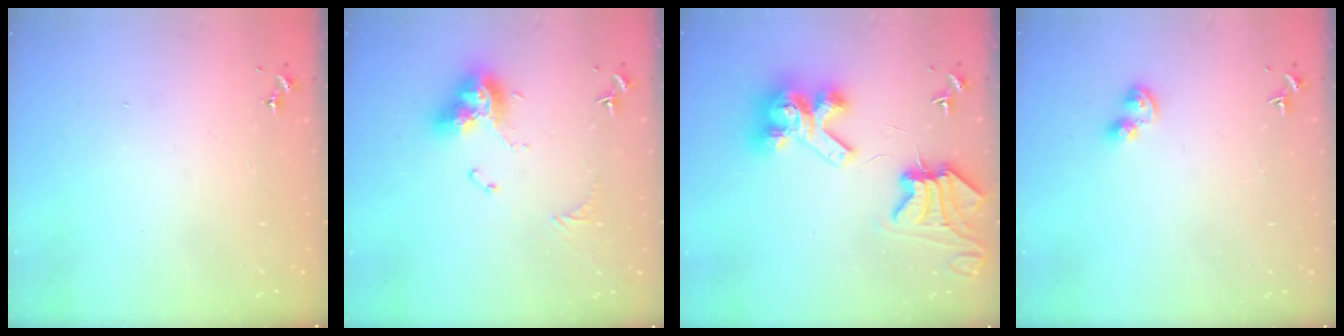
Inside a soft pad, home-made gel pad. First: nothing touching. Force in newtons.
{"total": 13.2, "press": 13.1, "slide": 1.3}
{"total": 12.6, "press": 12.6, "slide": 1.4}
{"total": 5.1, "press": 5.1, "slide": 0.4}